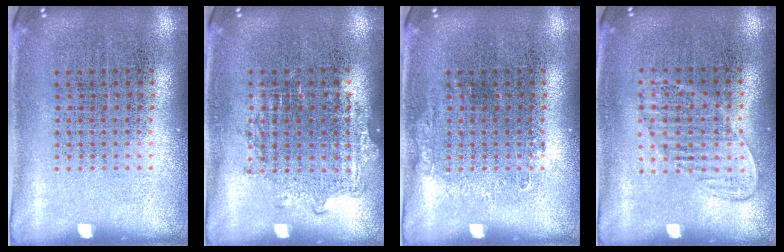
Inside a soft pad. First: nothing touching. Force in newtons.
{"total": 1.1, "press": 1.0, "slide": 0.4}
{"total": 0.6, "press": 0.5, "slide": 0.2}
{"total": 1.2, "press": 1.1, "slide": 0.5}